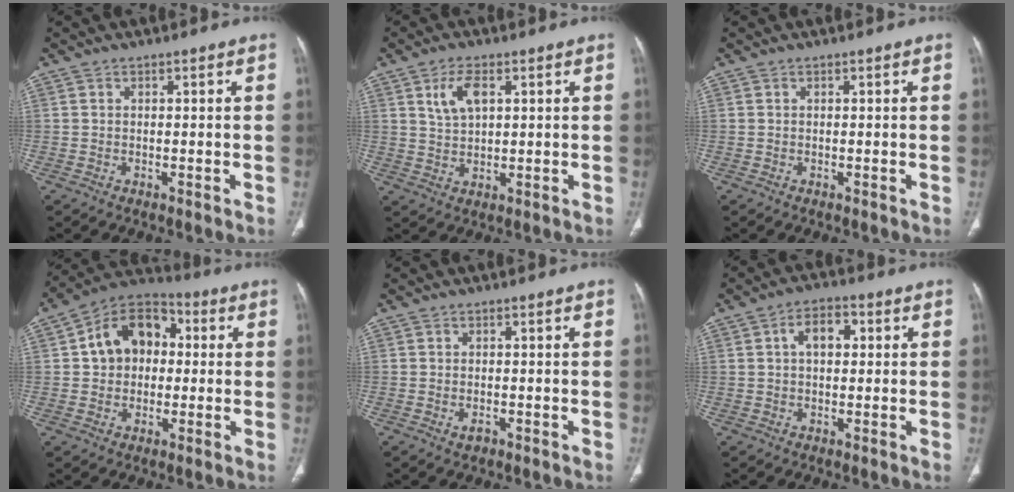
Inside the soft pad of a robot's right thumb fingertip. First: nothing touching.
{"total": 5.7, "force": [2.3, 2.9, 4.3], "torque": [-0.079, -0.005, 0.050]}
{"total": 0.0}
{"total": 13.2, "force": [1.8, 9.9, 8.6], "torque": [-0.104, 0.026, 0.018]}
{"total": 1.5, "force": [-0.7, 0.9, 1.0], "torque": [-0.016, 0.002, -0.008]}
{"total": 5.8, "force": [1.3, 3.5, 4.5], "torque": [-0.065, 0.014, 0.016]}